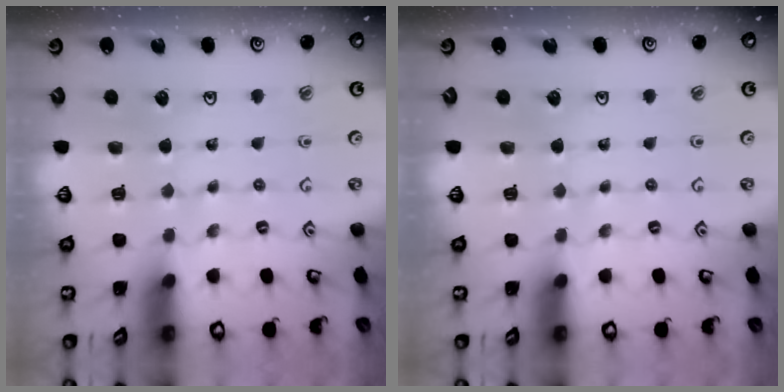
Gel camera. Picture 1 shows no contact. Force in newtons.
{"total": 0.0}